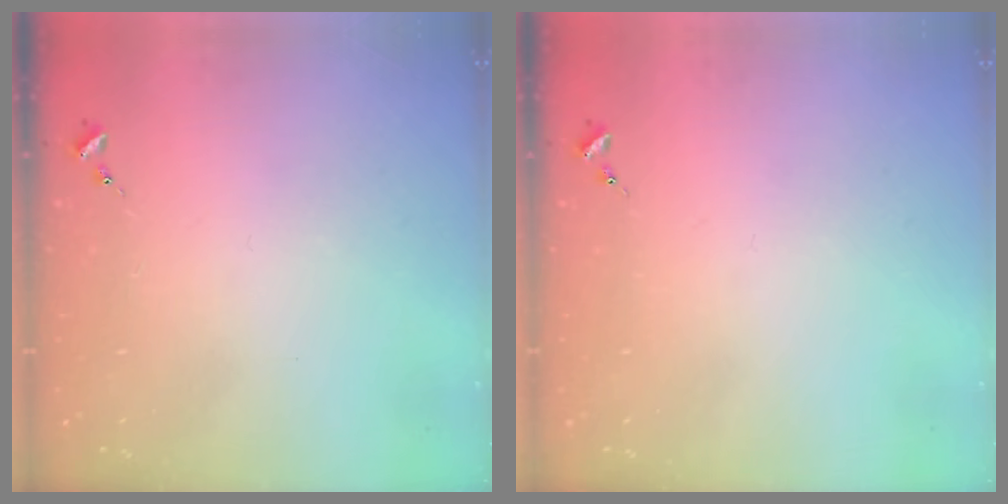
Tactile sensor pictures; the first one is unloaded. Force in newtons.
{"total": 0.0}